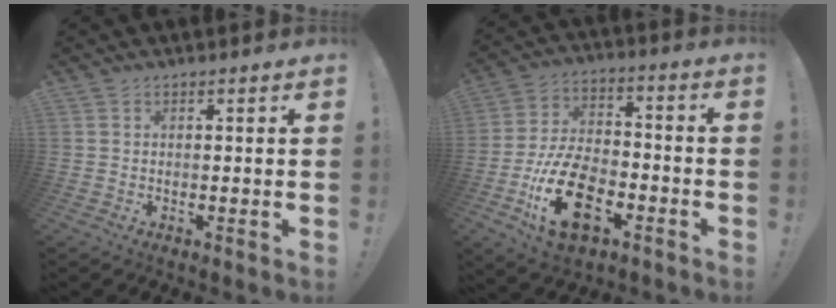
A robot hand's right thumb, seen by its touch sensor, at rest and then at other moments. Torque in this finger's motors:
{"motor_torque": [2.10, 2.51, 1.52, -1.25, 0.51]}